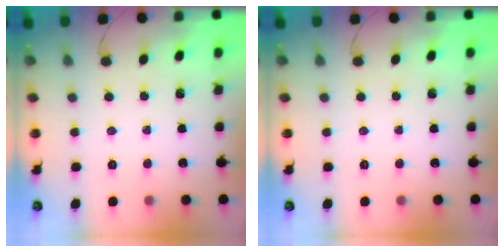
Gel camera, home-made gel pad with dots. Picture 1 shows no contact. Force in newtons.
{"total": 0.0}